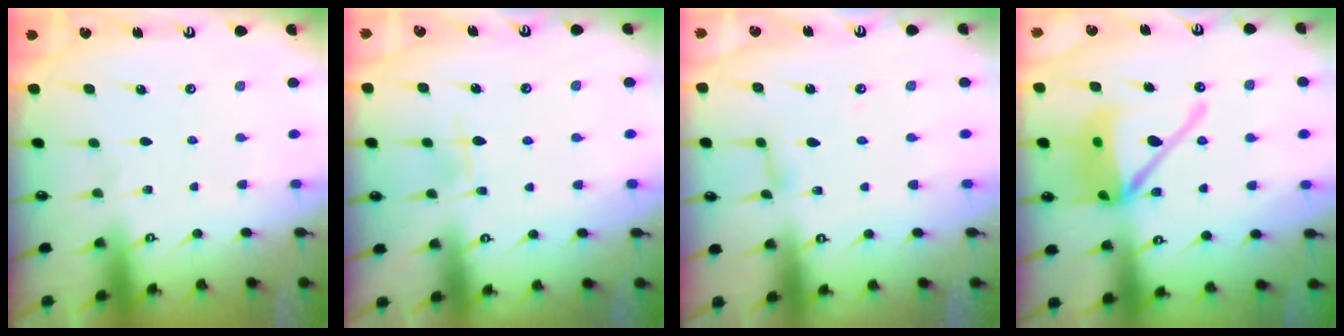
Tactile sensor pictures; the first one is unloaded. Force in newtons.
{"total": 5.2, "press": 5.1, "slide": 0.8}
{"total": 2.4, "press": 2.4, "slide": 0.2}
{"total": 14.4, "press": 14.2, "slide": 1.9}